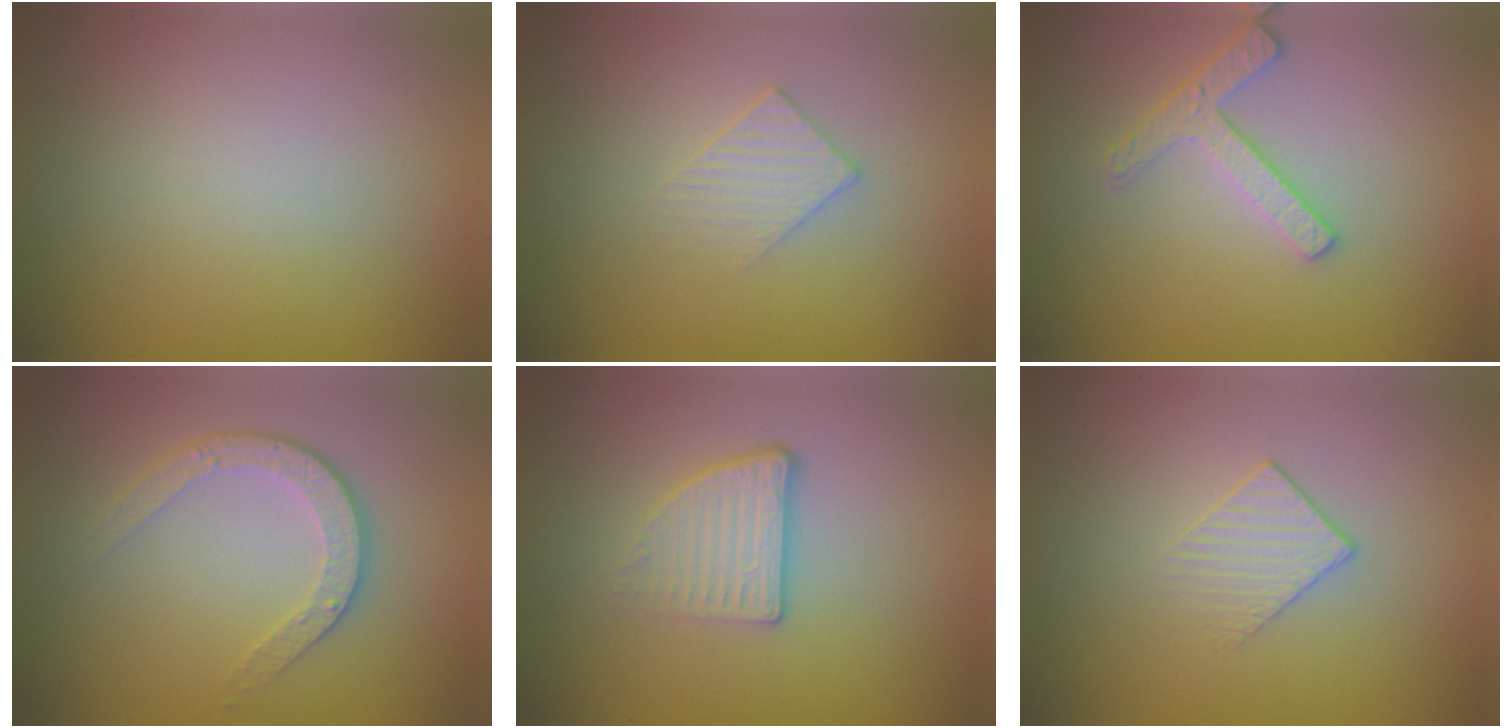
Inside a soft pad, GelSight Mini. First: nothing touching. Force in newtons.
{"total": 1.9, "press": 1.9, "slide": 0.2}
{"total": 2.4, "press": 2.3, "slide": 0.8}
{"total": 3.5, "press": 2.5, "slide": 2.4}
{"total": 3.6, "press": 2.3, "slide": 2.8}
{"total": 1.5, "press": 0.9, "slide": 1.2}